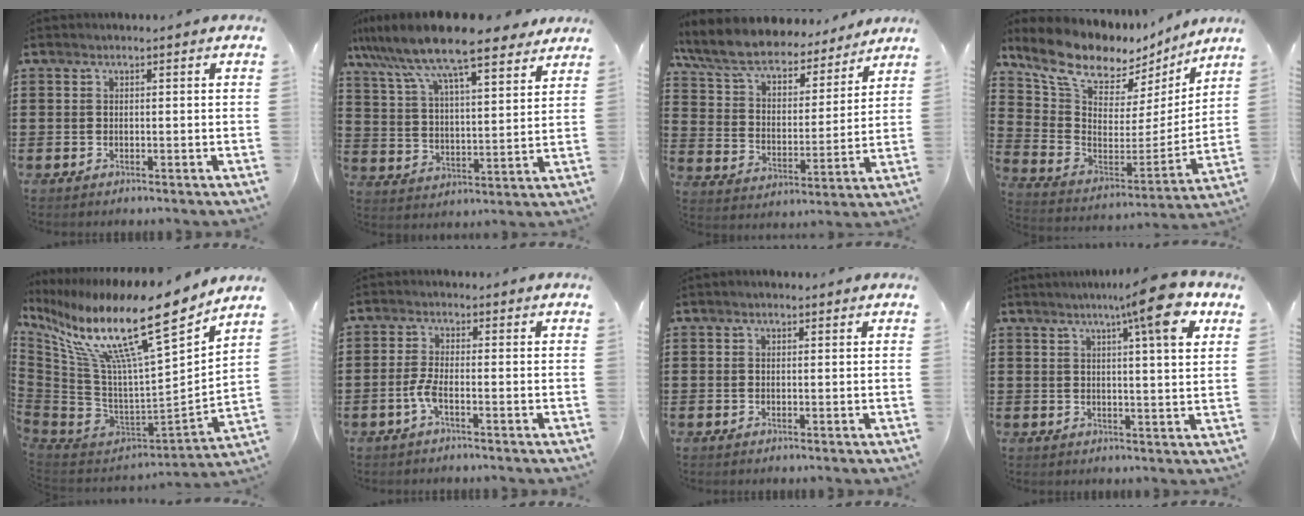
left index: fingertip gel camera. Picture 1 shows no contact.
{"total": 11.6, "force": [9.9, 1.4, 5.9], "torque": [-0.153, -0.044, 0.167]}
{"total": 8.4, "force": [7.6, 2.0, 3.0], "torque": [-0.092, -0.045, 0.132]}
{"total": 10.2, "force": [8.7, 4.0, 3.7], "torque": [-0.114, -0.061, 0.154]}
{"total": 17.0, "force": [10.9, 2.7, 12.8], "torque": [-0.250, -0.080, 0.170]}
{"total": 2.9, "force": [-1.3, 0.5, 2.5], "torque": [-0.066, -0.006, -0.030]}
{"total": 0.6, "force": [0.4, 0.3, 0.3], "torque": [-0.006, 0.005, 0.007]}
{"total": 10.2, "force": [6.1, 0.8, 8.2], "torque": [-0.124, -0.020, 0.094]}